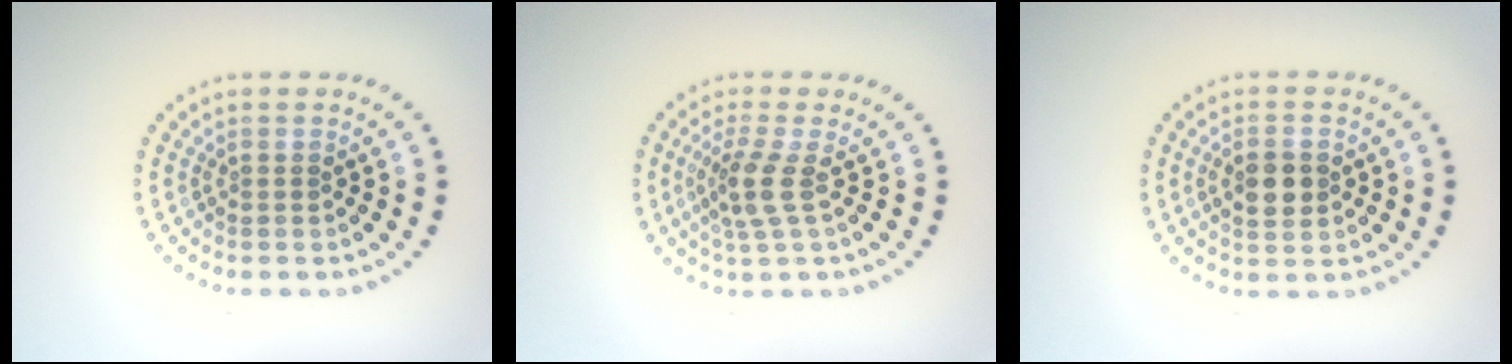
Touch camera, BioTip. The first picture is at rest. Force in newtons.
{"total": 2.8, "press": 2.1, "slide": 1.8}
{"total": 2.8, "press": 2.8, "slide": 0.1}